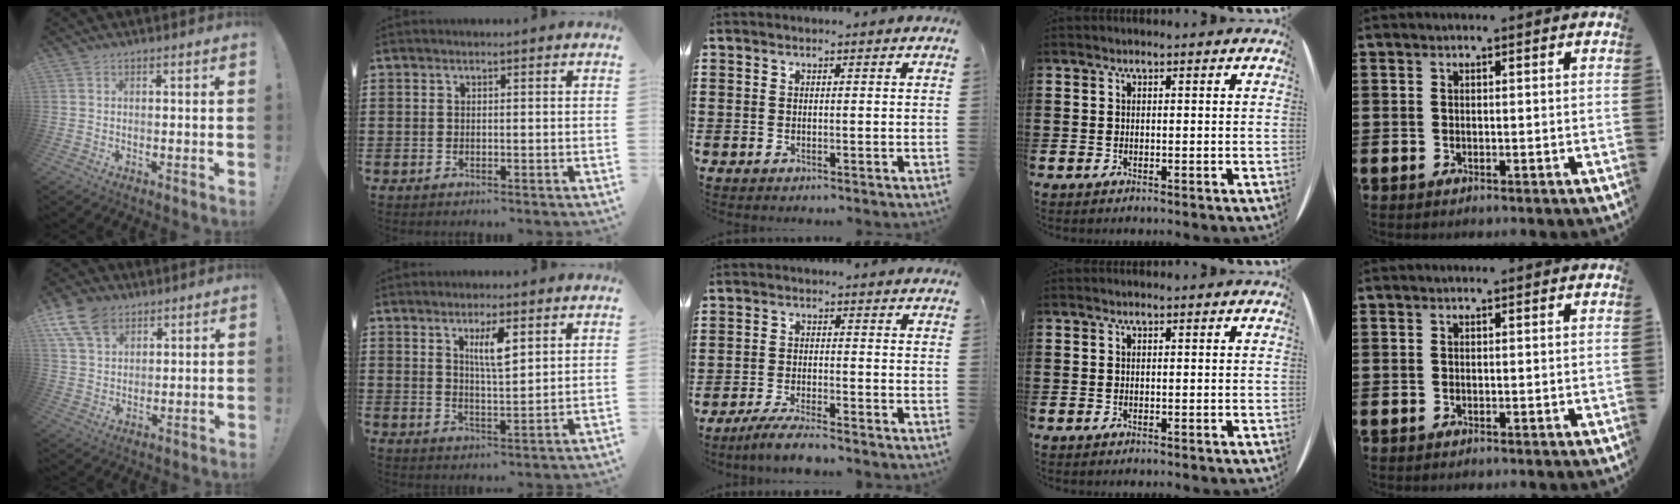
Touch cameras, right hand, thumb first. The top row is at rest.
{"thumb": {"total": 10.8, "force": [6.5, 6.9, 5.2], "torque": [-0.095, -0.025, 0.129]}, "index": {"total": 4.7, "force": [2.2, 1.1, 4.0], "torque": [-0.077, 0.003, 0.034]}, "middle": {"total": 4.1, "force": [-3.8, -0.1, 1.7], "torque": [-0.036, -0.008, -0.073]}}